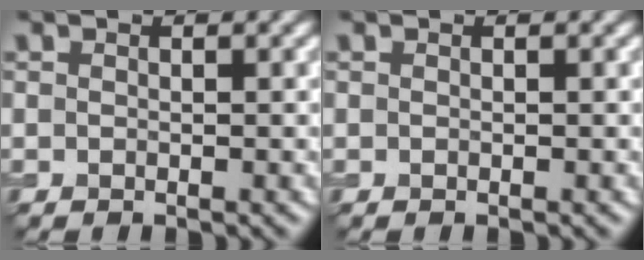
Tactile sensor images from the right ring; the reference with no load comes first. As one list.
[{"total": 0.0}]